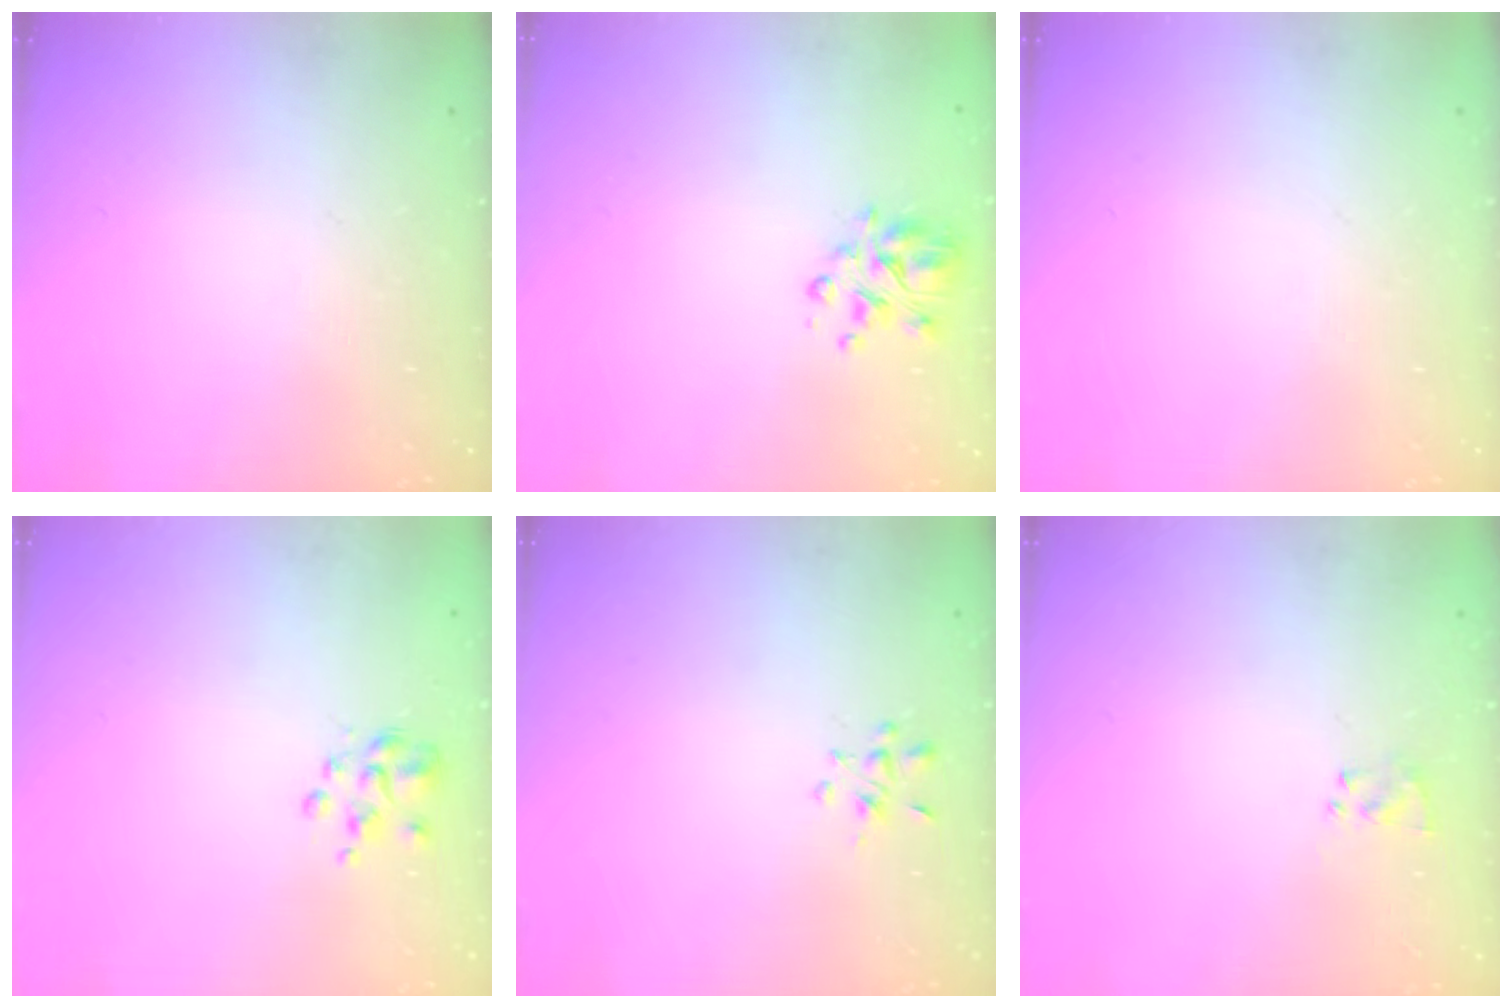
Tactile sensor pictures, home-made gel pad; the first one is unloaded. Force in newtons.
{"total": 5.9, "press": 5.5, "slide": 2.0}
{"total": 0.0}
{"total": 2.6, "press": 2.5, "slide": 0.8}
{"total": 2.1, "press": 2.0, "slide": 0.7}
{"total": 2.2, "press": 2.0, "slide": 1.0}